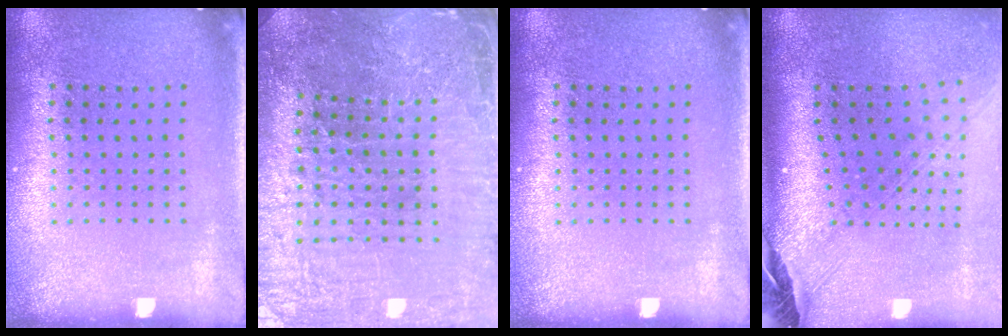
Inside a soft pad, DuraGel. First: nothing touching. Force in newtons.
{"total": 4.7, "press": 4.5, "slide": 1.3}
{"total": 0.0}
{"total": 2.9, "press": 2.1, "slide": 2.0}